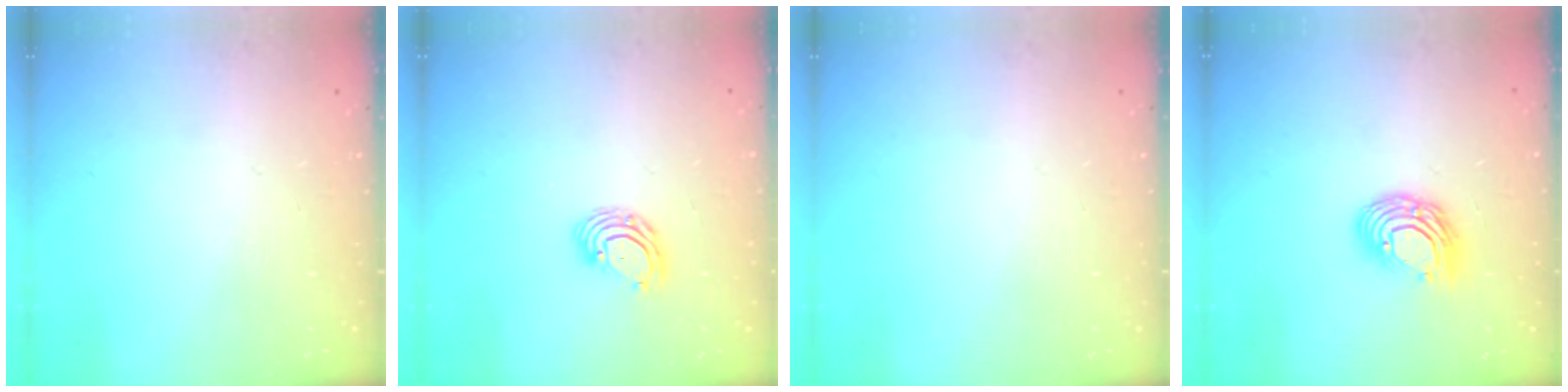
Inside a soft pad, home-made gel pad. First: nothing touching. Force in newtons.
{"total": 5.7, "press": 5.7, "slide": 0.9}
{"total": 0.0}
{"total": 11.0, "press": 10.9, "slide": 1.1}